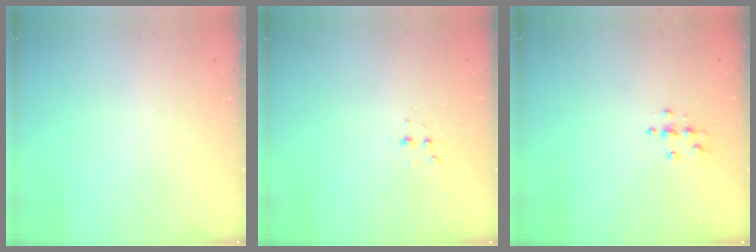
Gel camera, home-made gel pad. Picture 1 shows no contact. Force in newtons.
{"total": 3.1, "press": 3.0, "slide": 0.9}
{"total": 4.0, "press": 4.0, "slide": 0.3}